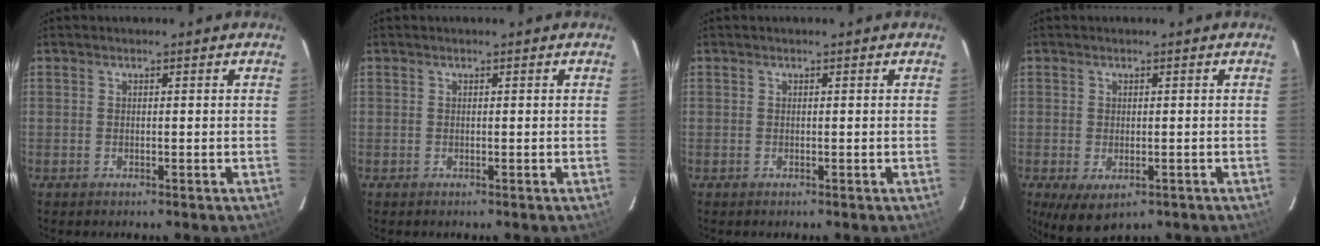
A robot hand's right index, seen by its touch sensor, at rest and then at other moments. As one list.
[{"total": 0.0}, {"total": 0.0}, {"total": 5.7, "force": [-2.4, 3.3, 4.0], "torque": [-0.074, -0.025, -0.031]}]